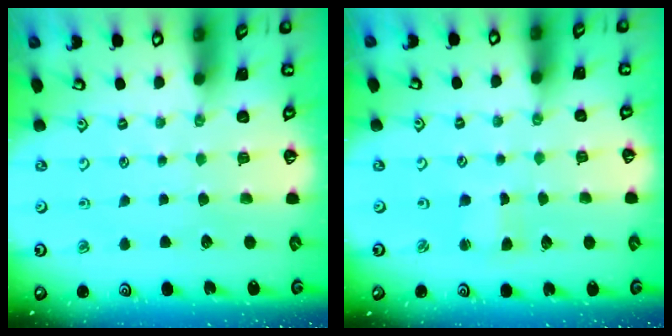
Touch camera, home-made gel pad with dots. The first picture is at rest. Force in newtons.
{"total": 2.2, "press": 2.1, "slide": 0.3}